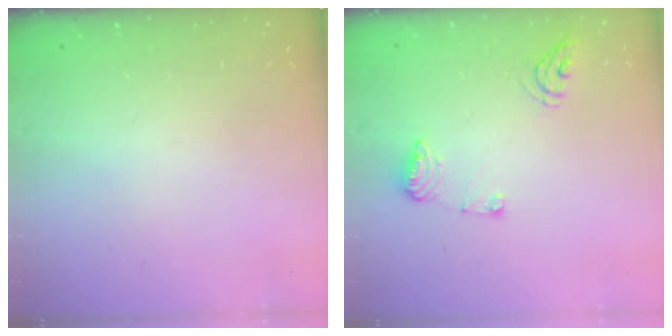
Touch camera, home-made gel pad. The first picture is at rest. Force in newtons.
{"total": 8.6, "press": 8.5, "slide": 0.1}